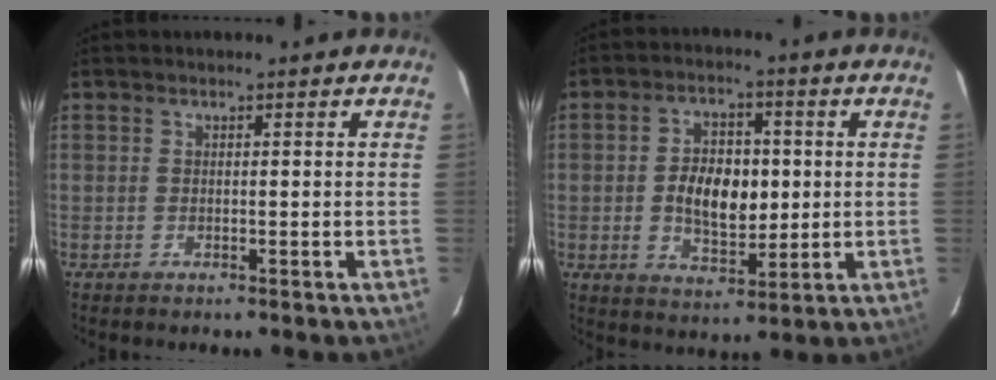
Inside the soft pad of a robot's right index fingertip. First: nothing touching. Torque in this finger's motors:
{"motor_torque": [0.24, -0.01, 0.57, 0.12]}